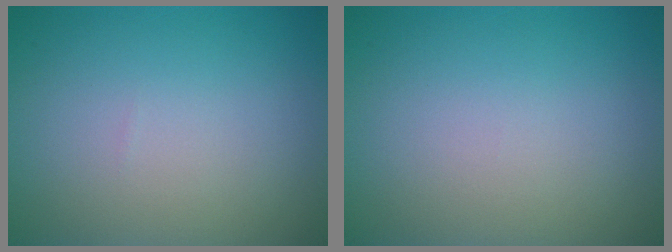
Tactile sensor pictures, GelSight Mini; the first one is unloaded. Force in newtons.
{"total": 0.0}